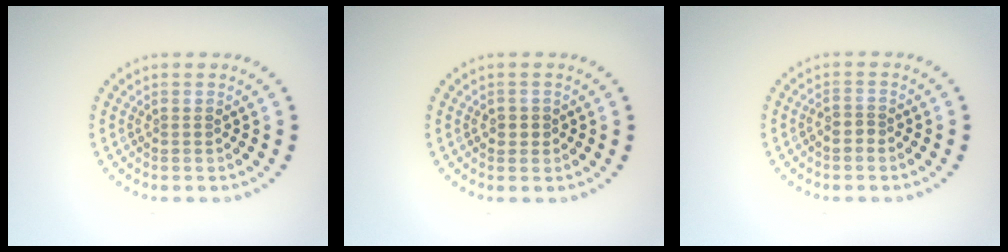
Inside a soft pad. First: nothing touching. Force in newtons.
{"total": 1.1, "press": 1.1, "slide": 0.3}
{"total": 1.5, "press": 1.1, "slide": 0.9}